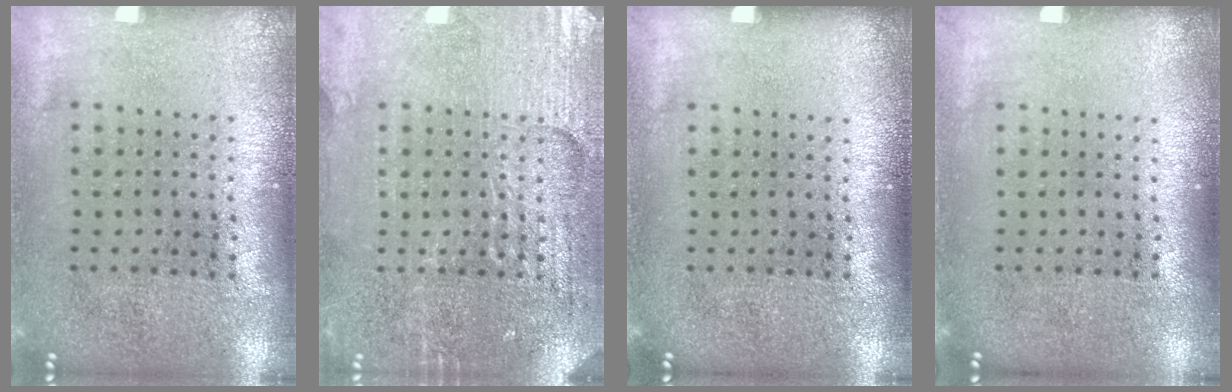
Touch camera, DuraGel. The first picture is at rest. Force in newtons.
{"total": 3.7, "press": 3.5, "slide": 1.0}
{"total": 0.0}
{"total": 0.0}